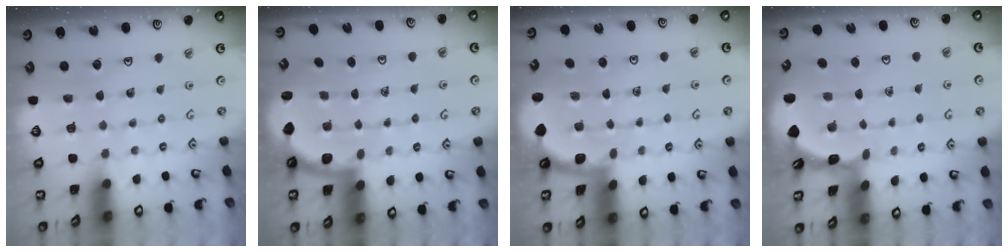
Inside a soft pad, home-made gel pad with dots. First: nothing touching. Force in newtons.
{"total": 2.6, "press": 2.5, "slide": 0.6}
{"total": 1.9, "press": 1.9, "slide": 0.0}
{"total": 1.6, "press": 1.6, "slide": 0.1}